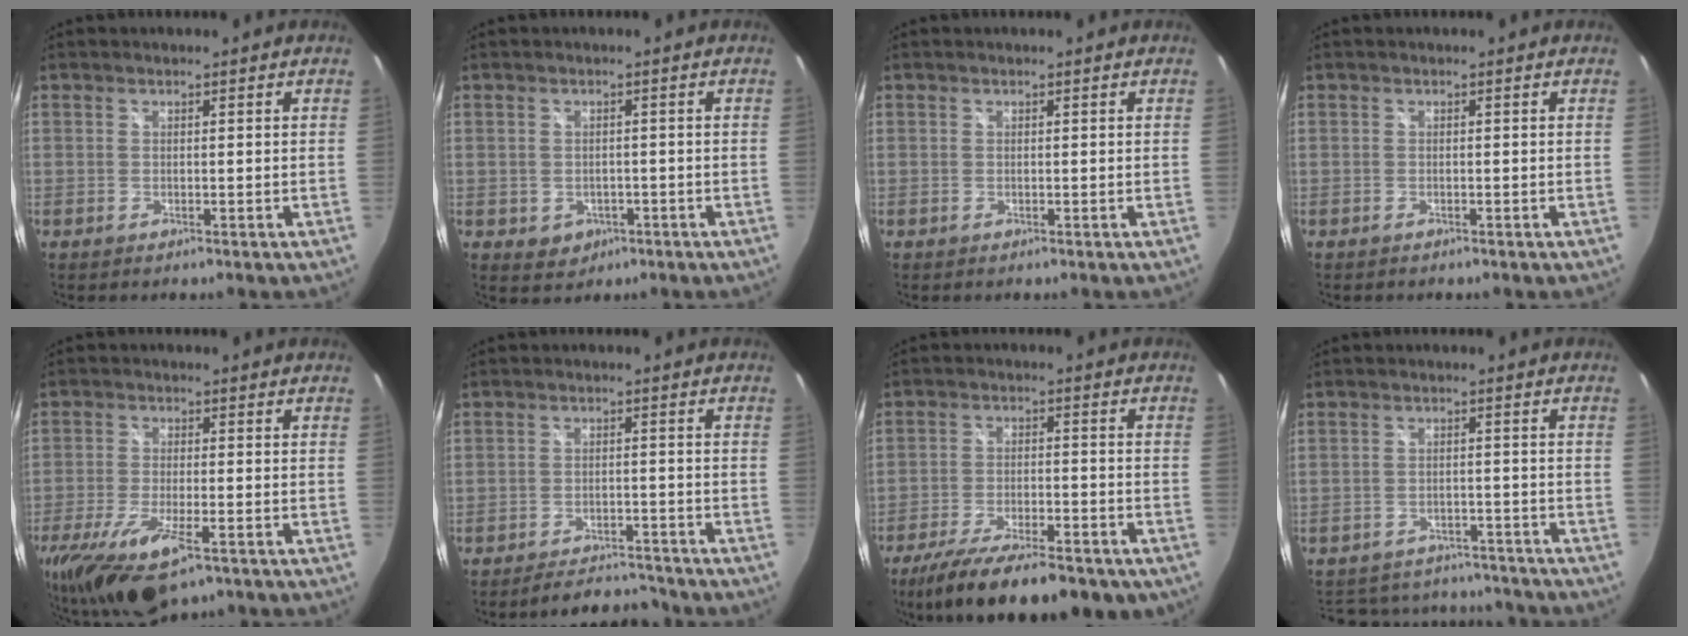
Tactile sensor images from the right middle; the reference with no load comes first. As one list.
[{"total": 4.0, "force": [-1.4, 3.4, 1.5], "torque": [-0.037, -0.002, -0.008]}, {"total": 0.0}, {"total": 0.6, "force": [-0.5, 0.3, 0.2], "torque": [-0.004, -0.003, -0.010]}, {"total": 17.1, "force": [-9.8, 6.3, 12.6], "torque": [-0.272, -0.063, -0.168]}, {"total": 7.3, "force": [-7.0, 1.5, 1.5], "torque": [-0.043, 0.009, -0.097]}, {"total": 19.3, "force": [-14.1, 6.5, 11.4], "torque": [-0.215, -0.044, -0.213]}, {"total": 17.1, "force": [-14.7, 7.0, 5.5], "torque": [-0.127, 0.026, -0.188]}]